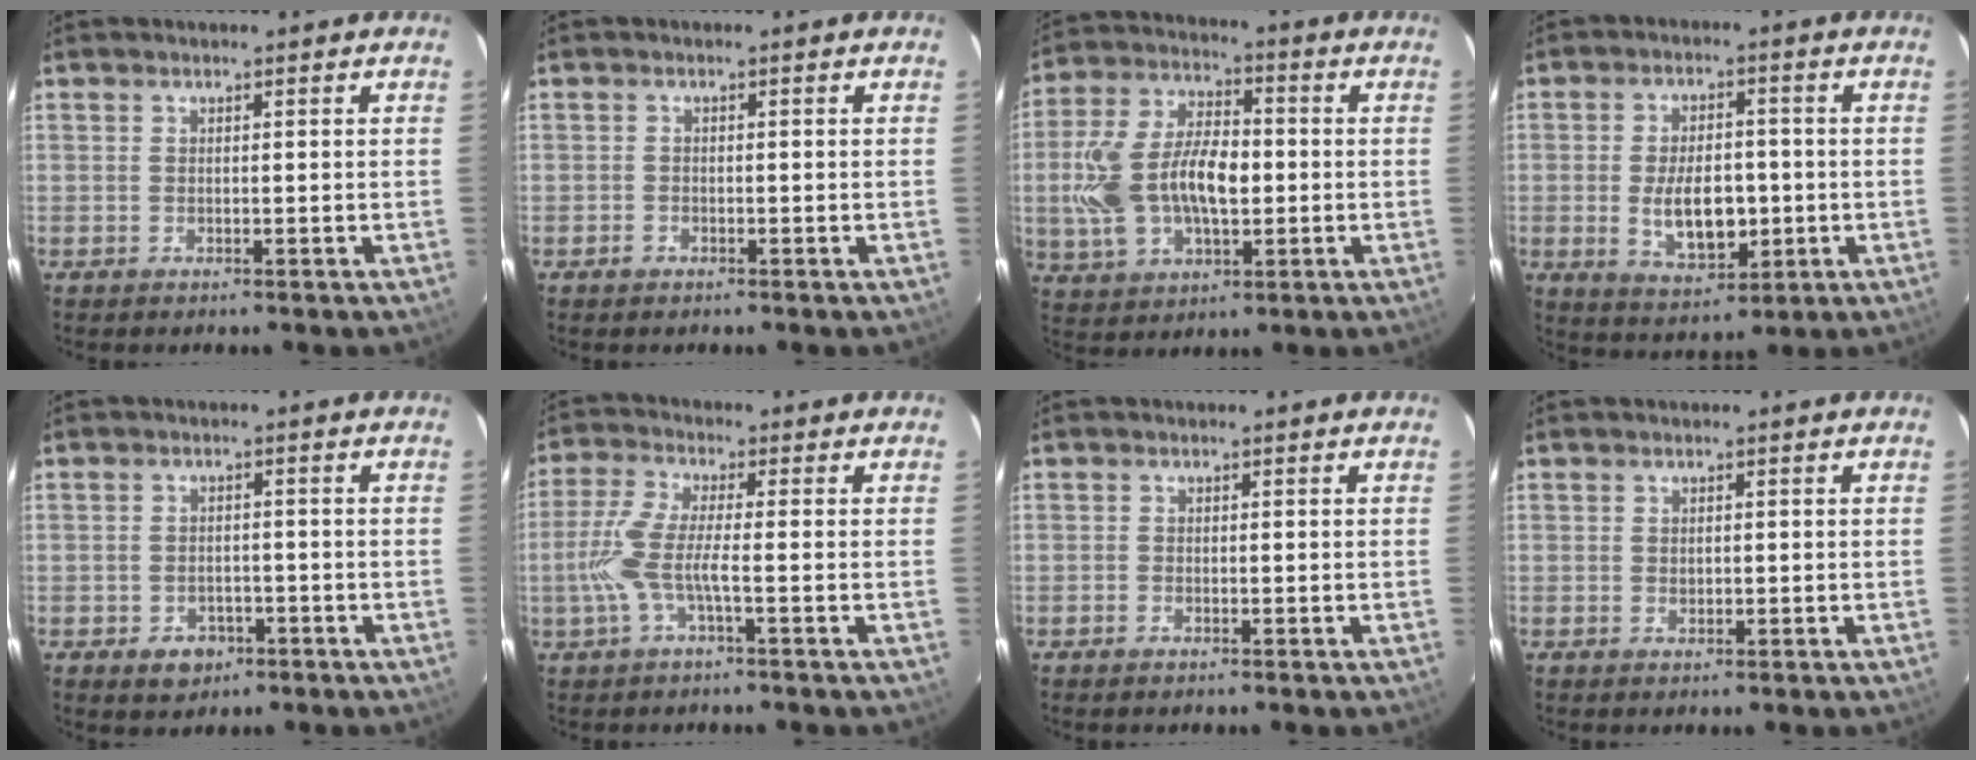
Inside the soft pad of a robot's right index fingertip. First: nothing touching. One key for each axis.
{"total": 1.1, "fx": -0.8, "fy": 0.7, "fz": 0.2, "tx": -0.005, "ty": 0.001, "tz": -0.015}
{"total": 17.3, "fx": -1.4, "fy": 10.0, "fz": 14.0, "tx": -0.298, "ty": 0.010, "tz": -0.020}
{"total": 10.5, "fx": -1.6, "fy": 5.7, "fz": 8.6, "tx": -0.163, "ty": -0.006, "tz": -0.014}
{"total": 4.7, "fx": -2.5, "fy": 3.6, "fz": 1.7, "tx": -0.042, "ty": 0.005, "tz": -0.024}
{"total": 7.4, "fx": -2.2, "fy": 0.7, "fz": 7.0, "tx": -0.163, "ty": -0.002, "tz": -0.040}
{"total": 0.8, "fx": -0.6, "fy": 0.4, "fz": 0.3, "tx": -0.007, "ty": -0.001, "tz": -0.014}
{"total": 1.0, "fx": 0.0, "fy": 0.9, "fz": 0.4, "tx": -0.006, "ty": 0.000, "tz": 0.002}